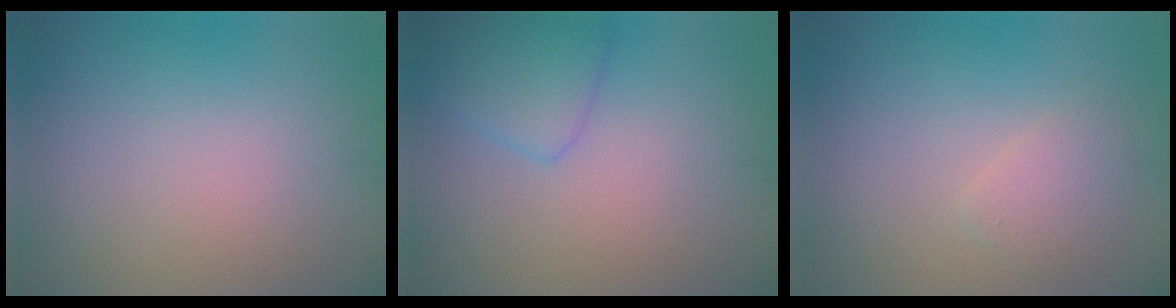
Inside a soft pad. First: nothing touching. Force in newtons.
{"total": 2.8, "press": 2.8, "slide": 0.2}
{"total": 1.8, "press": 1.8, "slide": 0.2}